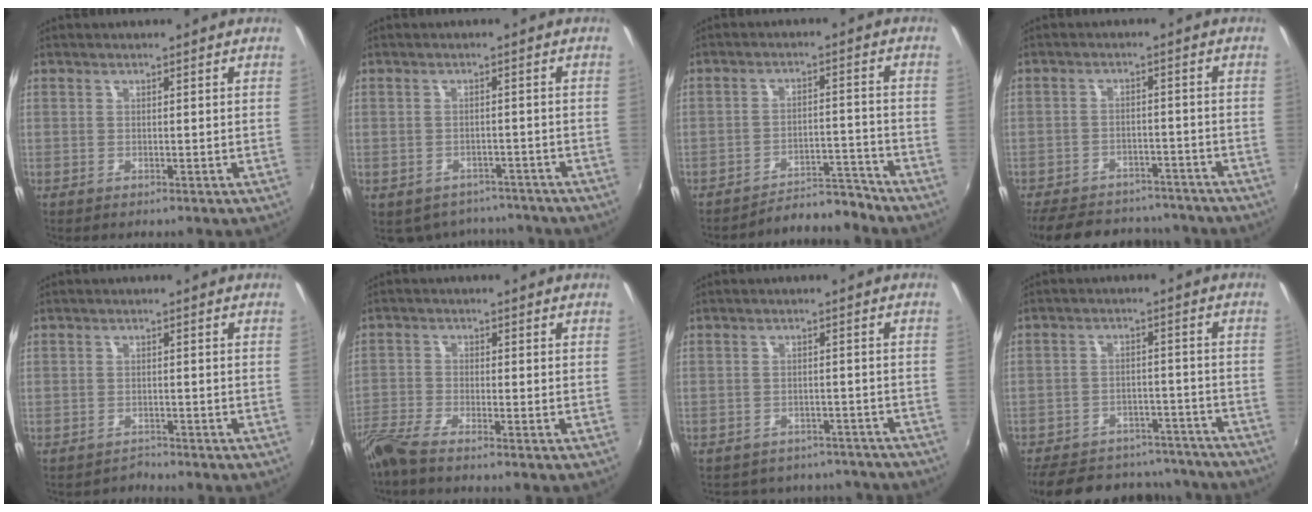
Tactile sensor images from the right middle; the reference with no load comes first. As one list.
[{"total": 8.1, "force": [-6.5, 4.3, 2.2], "torque": [-0.053, -0.003, -0.078]}, {"total": 7.3, "force": [-7.3, 0.1, 0.2], "torque": [-0.019, 0.019, -0.108]}, {"total": 18.5, "force": [-15.4, 7.8, 6.7], "torque": [-0.157, 0.024, -0.202]}, {"total": 1.5, "force": [-1.4, 0.2, -0.5], "torque": [0.007, 0.005, -0.022]}, {"total": 5.2, "force": [-4.5, -0.1, 2.7], "torque": [-0.071, -0.016, -0.096]}, {"total": 13.2, "force": [-11.5, 5.5, 3.5], "torque": [-0.079, 0.012, -0.135]}, {"total": 23.0, "force": [-19.4, 9.4, 7.9], "torque": [-0.177, 0.045, -0.239]}]